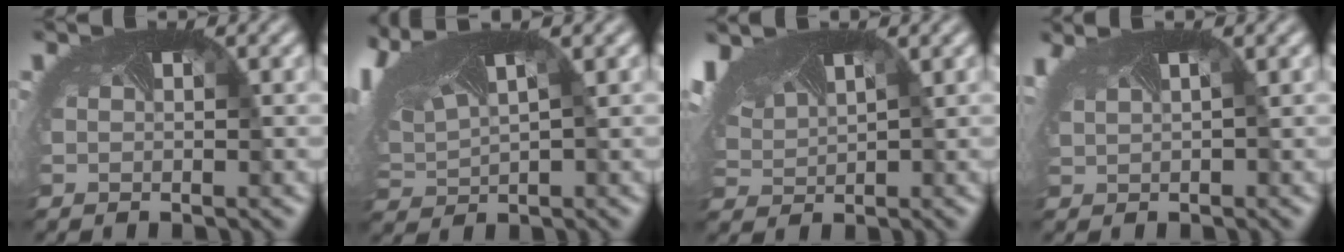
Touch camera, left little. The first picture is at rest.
{"total": 10.0, "force": [4.3, 4.4, 7.8], "torque": [-0.172, 0.029, 0.080]}
{"total": 7.9, "force": [4.6, 3.9, 5.1], "torque": [-0.127, 0.028, 0.077]}
{"total": 5.5, "force": [2.1, 2.7, 4.3], "torque": [-0.106, 0.028, 0.041]}